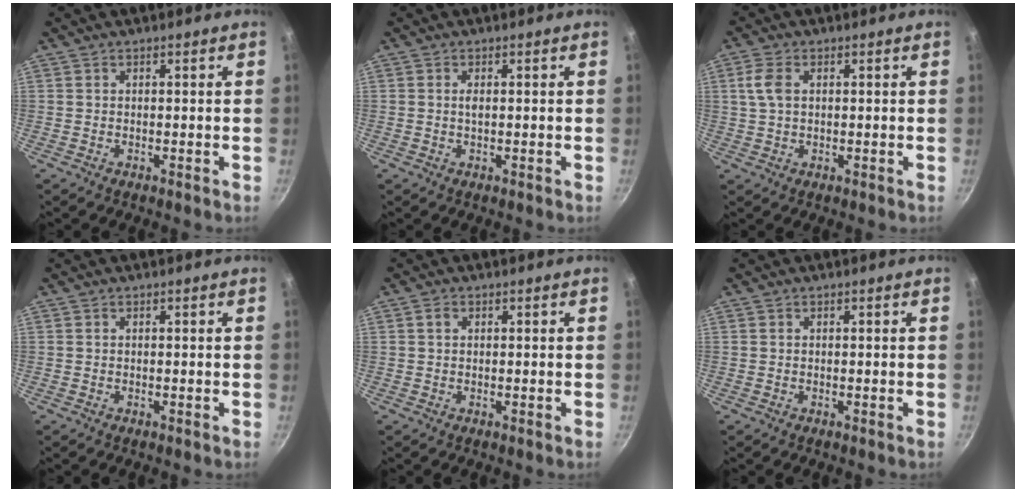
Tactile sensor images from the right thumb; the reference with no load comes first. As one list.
[{"total": 1.0, "force": [0.2, 0.4, 0.9], "torque": [-0.017, 0.000, 0.003]}, {"total": 4.4, "force": [1.1, 2.8, 3.2], "torque": [-0.064, 0.004, 0.019]}, {"total": 0.0}, {"total": 1.3, "force": [0.5, 1.0, 0.7], "torque": [-0.010, 0.003, 0.007]}, {"total": 0.0}]